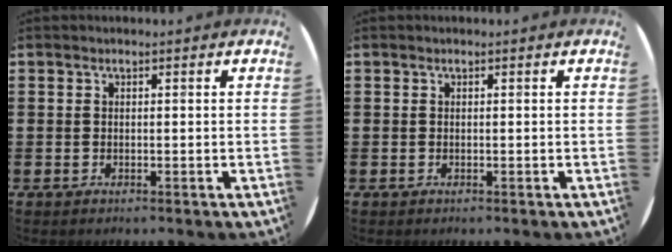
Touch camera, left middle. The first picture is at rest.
{"total": 0.0}